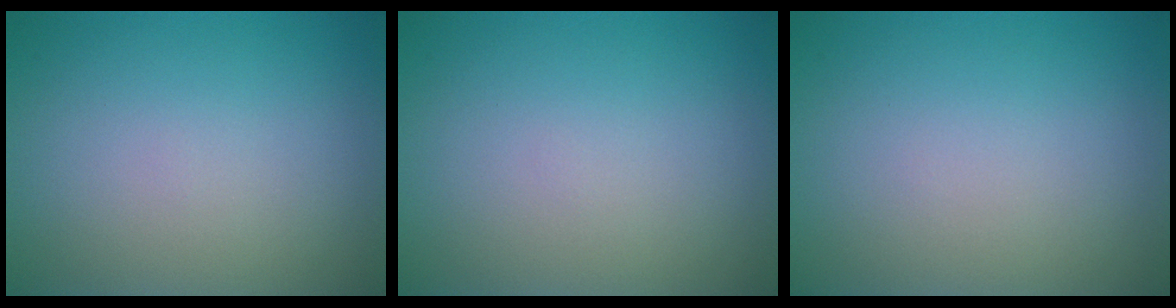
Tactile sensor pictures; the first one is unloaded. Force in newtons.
{"total": 0.0}
{"total": 0.0}